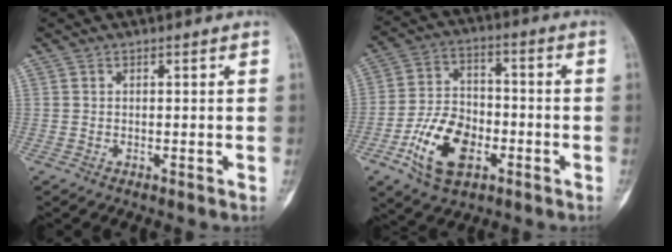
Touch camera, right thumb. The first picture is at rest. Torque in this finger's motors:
{"motor_torque": [0.24, 0.56, 0.30, 0.21, 0.14]}